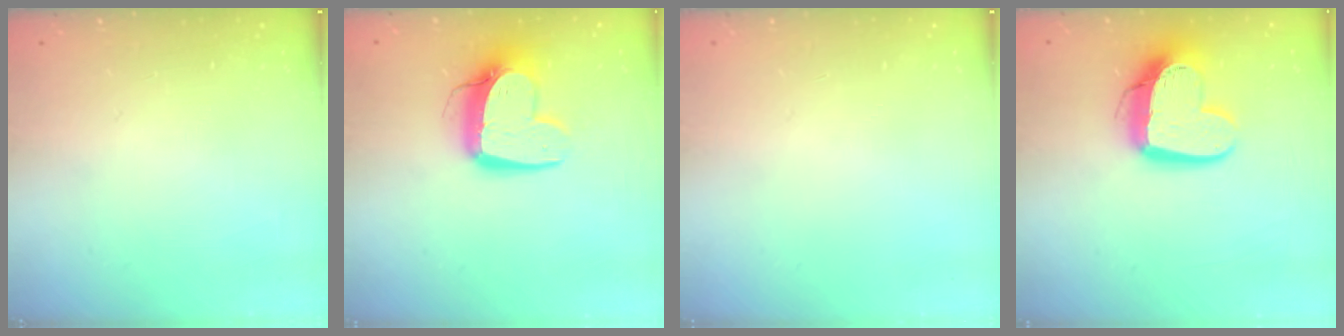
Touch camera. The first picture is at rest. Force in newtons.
{"total": 13.0, "press": 12.9, "slide": 1.2}
{"total": 0.0}
{"total": 14.9, "press": 14.8, "slide": 1.5}